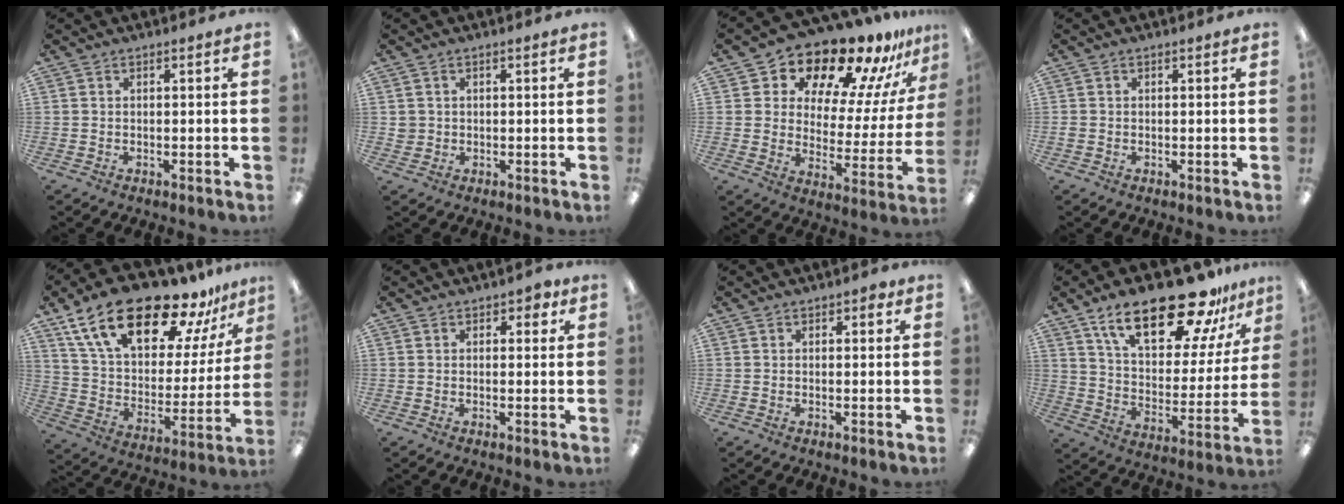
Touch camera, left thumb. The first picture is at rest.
{"total": 2.0, "force": [0.3, 2.0, 0.1], "torque": [-0.005, 0.003, 0.004]}
{"total": 14.7, "force": [13.0, 5.6, 4.2], "torque": [-0.077, -0.121, 0.218]}
{"total": 0.8, "force": [-0.2, 0.7, 0.3], "torque": [-0.004, 0.005, -0.006]}
{"total": 25.3, "force": [18.3, 10.1, 14.3], "torque": [-0.253, -0.112, 0.317]}
{"total": 2.1, "force": [1.3, 1.4, 1.0], "torque": [-0.005, -0.002, 0.018]}
{"total": 1.5, "force": [0.9, 1.0, 0.7], "torque": [-0.007, 0.001, 0.015]}
{"total": 23.9, "force": [16.6, 9.3, 14.5], "torque": [-0.233, -0.094, 0.282]}